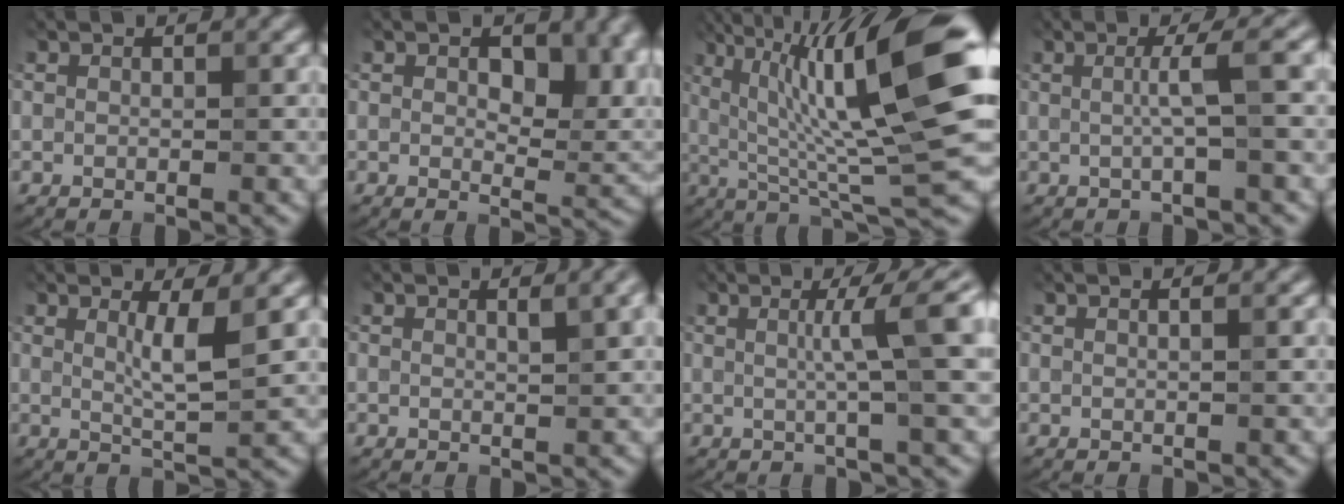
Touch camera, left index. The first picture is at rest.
{"total": 5.9, "force": [2.1, 3.3, 4.4], "torque": [-0.059, -0.006, 0.033]}
{"total": 15.0, "force": [4.3, 2.5, 14.1], "torque": [-0.220, 0.020, 0.071]}
{"total": 2.8, "force": [0.2, 0.0, 2.8], "torque": [-0.052, 0.011, 0.000]}
{"total": 2.9, "force": [1.0, 0.1, 2.8], "torque": [-0.053, -0.003, 0.019]}
{"total": 1.9, "force": [1.0, 0.2, 1.6], "torque": [-0.025, 0.005, 0.017]}
{"total": 4.8, "force": [0.8, 0.3, 4.7], "torque": [-0.071, 0.014, 0.011]}
{"total": 0.5, "force": [0.2, -0.2, 0.4], "torque": [-0.011, 0.004, -0.001]}